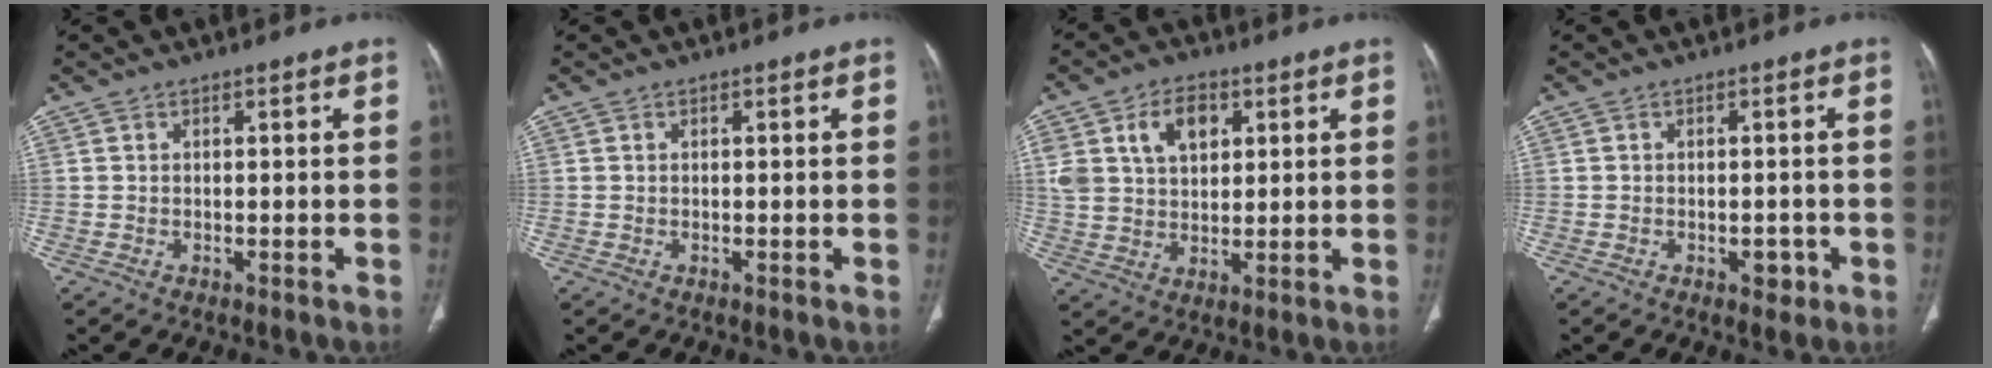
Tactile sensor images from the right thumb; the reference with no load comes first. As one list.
[{"total": 0.0}, {"total": 10.5, "force": [4.0, 7.1, 6.7], "torque": [-0.099, -0.004, 0.078]}, {"total": 2.3, "force": [-0.9, 1.5, 1.5], "torque": [-0.008, 0.003, -0.009]}]